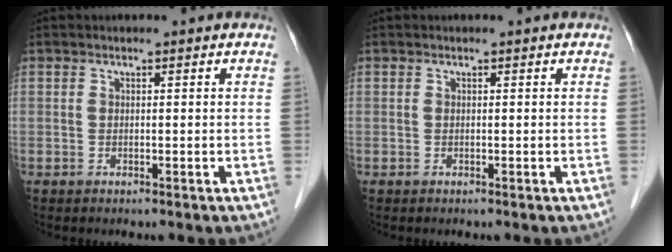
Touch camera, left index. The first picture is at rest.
{"total": 0.0}